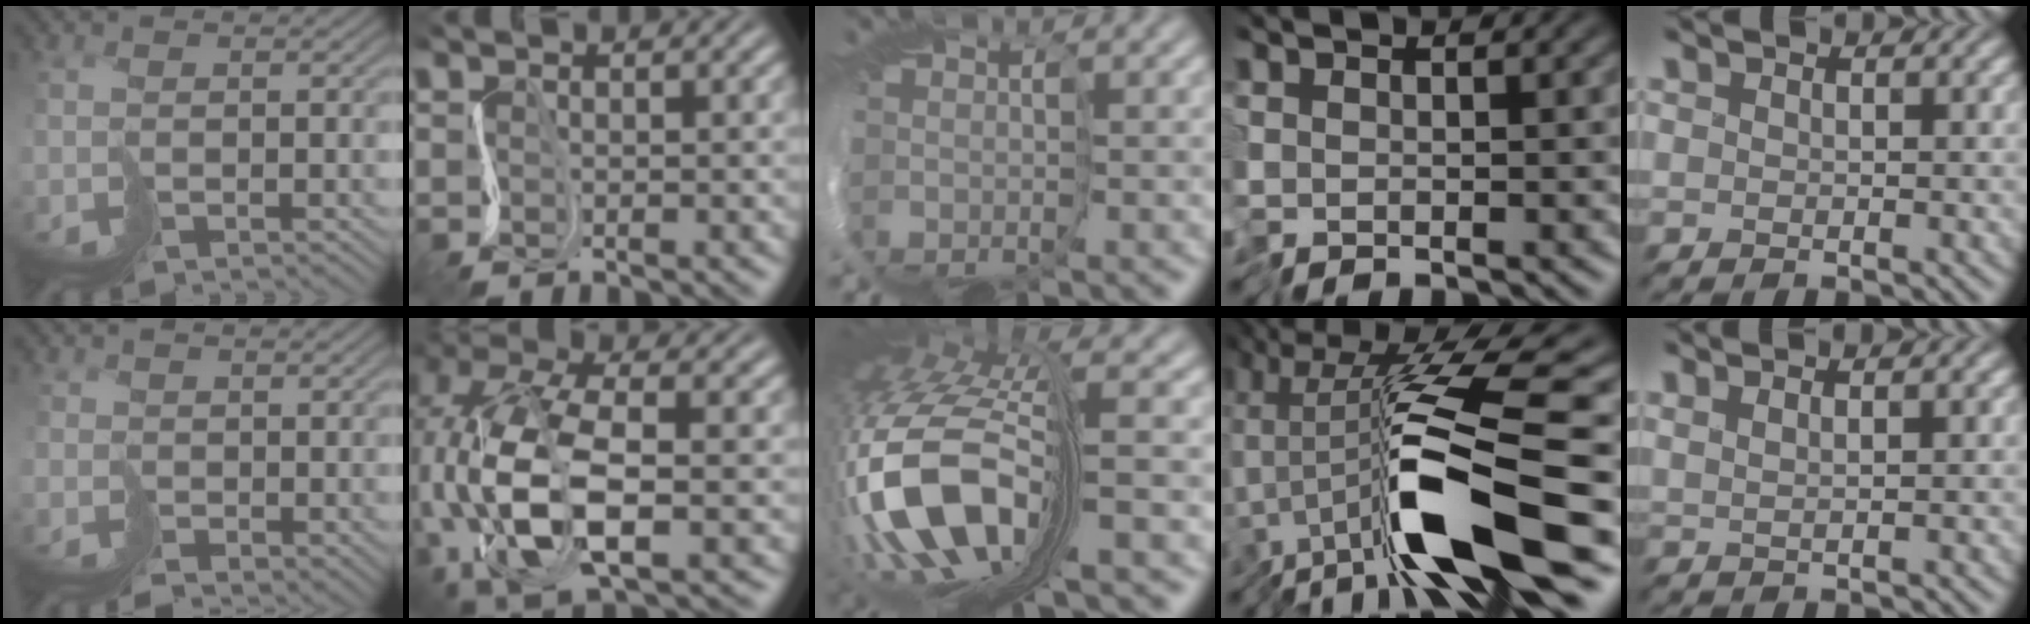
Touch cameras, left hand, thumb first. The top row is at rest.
{"thumb": {"total": 1.6, "force": [0.2, 1.4, 0.9], "torque": [-0.020, -0.004, 0.009]}, "index": {"total": 10.5, "force": [-2.4, 5.3, 8.7], "torque": [-0.194, 0.000, -0.048]}, "middle": {"total": 11.7, "force": [-4.1, 4.1, 10.1], "torque": [-0.277, -0.009, -0.067]}, "ring": {"total": 13.1, "force": [-5.2, 2.3, 11.8], "torque": [-0.203, 0.011, -0.094]}, "little": {"total": 2.8, "force": [1.7, 1.0, 2.0], "torque": [-0.008, 0.019, -0.005]}}